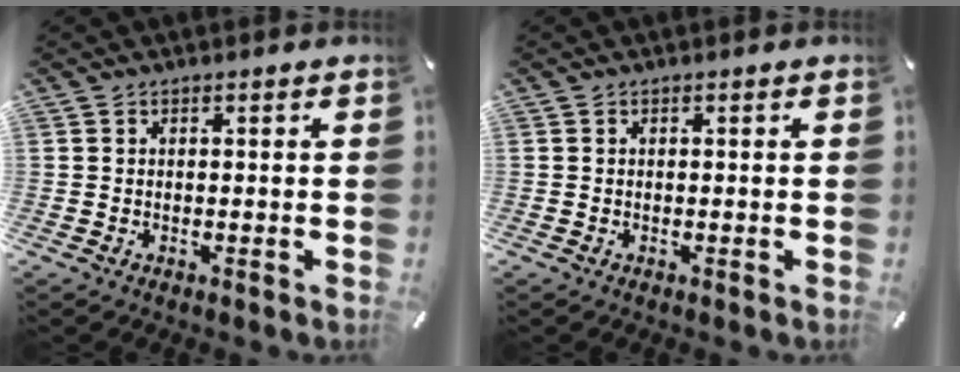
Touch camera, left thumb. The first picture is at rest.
{"total": 0.0}